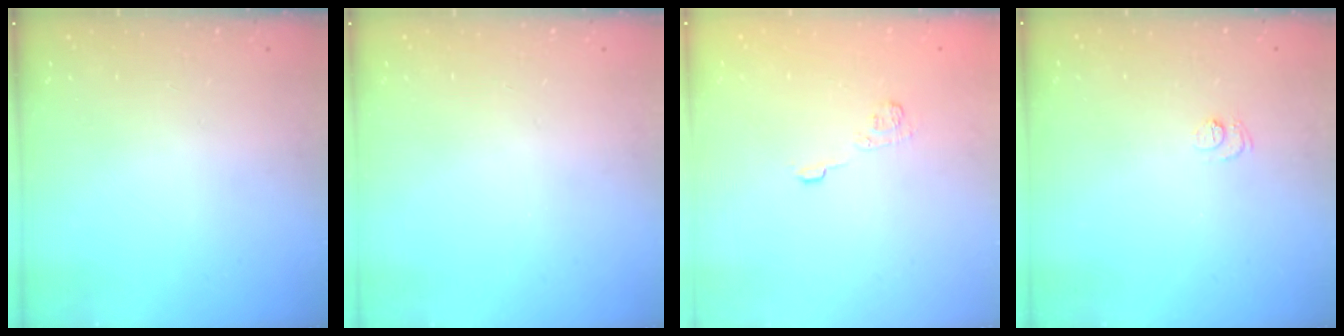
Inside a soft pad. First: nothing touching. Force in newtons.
{"total": 0.0}
{"total": 4.1, "press": 3.8, "slide": 1.5}
{"total": 4.8, "press": 4.8, "slide": 0.4}